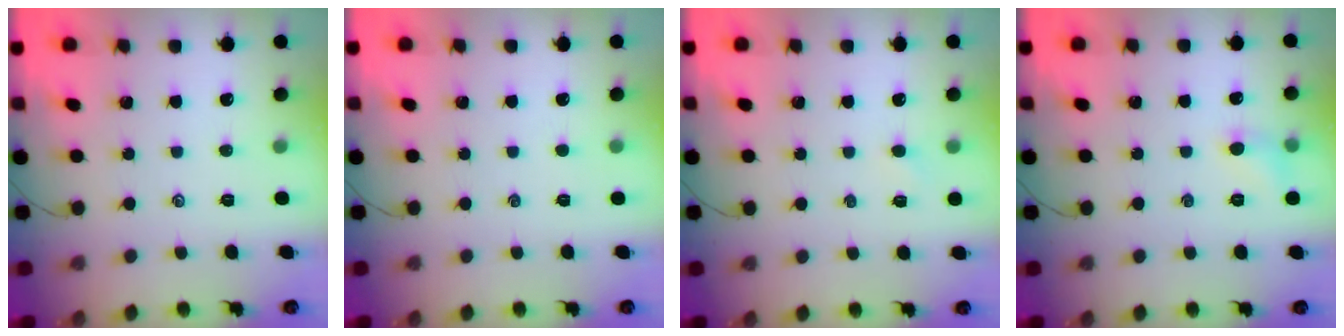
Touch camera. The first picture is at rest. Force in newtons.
{"total": 0.0}
{"total": 1.4, "press": 1.3, "slide": 0.4}
{"total": 5.5, "press": 5.3, "slide": 1.7}